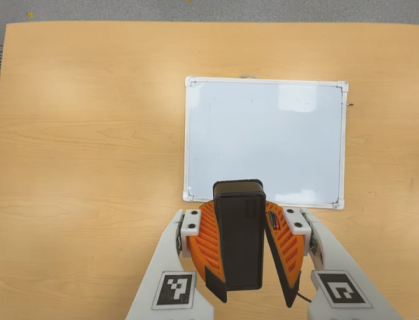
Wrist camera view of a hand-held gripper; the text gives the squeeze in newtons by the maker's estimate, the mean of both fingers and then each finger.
{"total": 10.5, "left": 10.5, "right": 10.4}